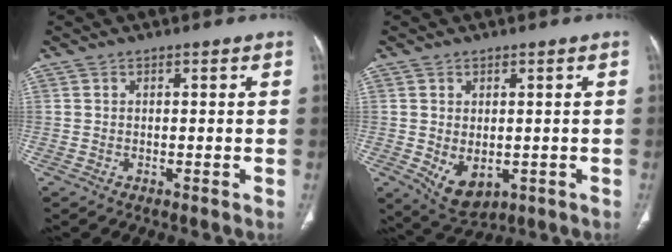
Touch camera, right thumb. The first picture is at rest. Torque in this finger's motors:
{"motor_torque": [-0.34, 0.58, 0.24, 0.79, -0.02]}